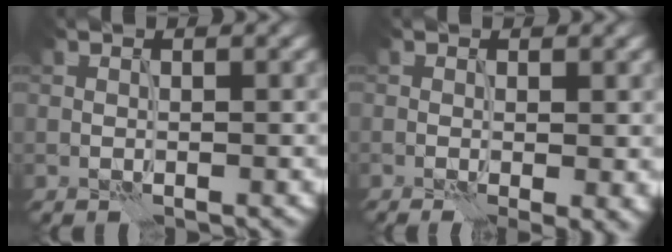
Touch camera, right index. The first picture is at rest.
{"total": 2.3, "force": [-0.2, 0.5, 2.3], "torque": [-0.032, -0.006, -0.004]}